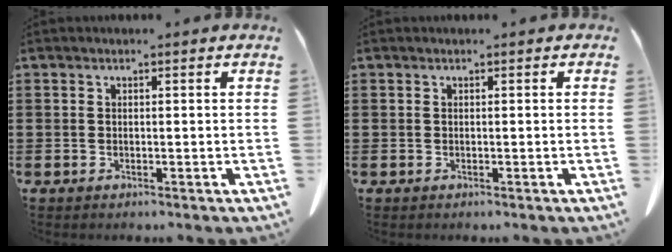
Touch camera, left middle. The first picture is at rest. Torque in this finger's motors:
{"motor_torque": [0.44, -0.50, 0.16, 0.02]}